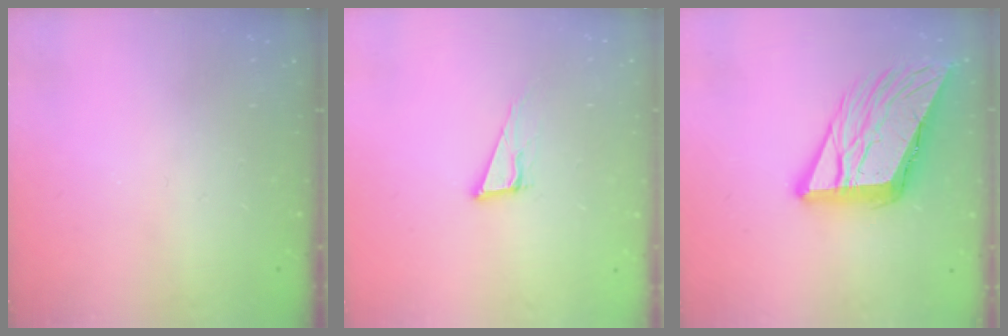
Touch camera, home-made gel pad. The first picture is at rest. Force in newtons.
{"total": 9.8, "press": 9.2, "slide": 3.3}
{"total": 16.4, "press": 16.2, "slide": 2.8}